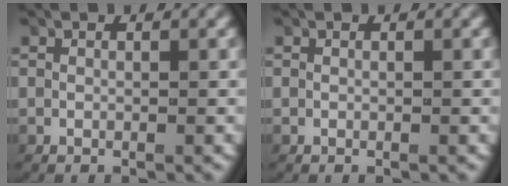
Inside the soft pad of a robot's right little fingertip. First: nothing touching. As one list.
[{"total": 0.0}]